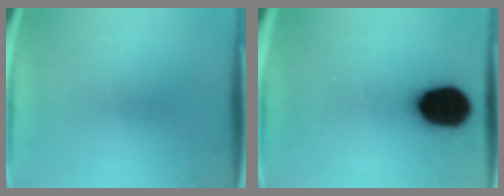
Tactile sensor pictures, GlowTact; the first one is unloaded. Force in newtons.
{"total": 18.1}